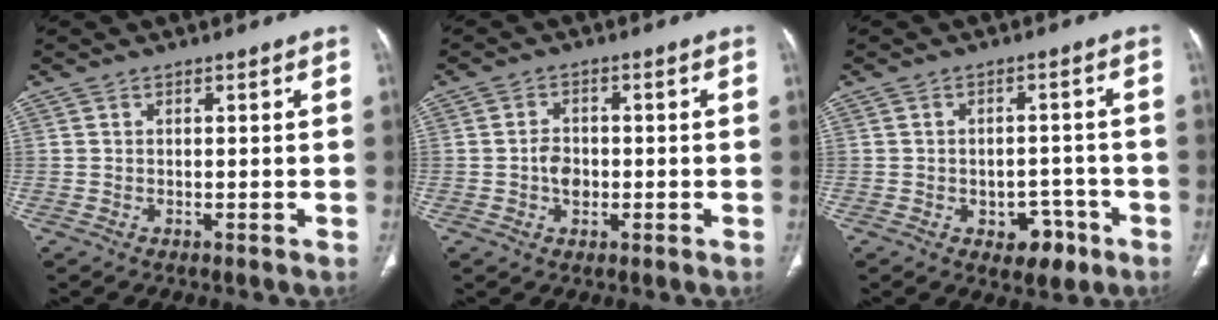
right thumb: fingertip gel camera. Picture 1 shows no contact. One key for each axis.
{"total": 3.7, "fx": -0.7, "fy": 2.7, "fz": 2.4, "tx": -0.033, "ty": 0.009, "tz": -0.013}
{"total": 6.0, "fx": -2.9, "fy": 4.1, "fz": 3.4, "tx": -0.015, "ty": 0.026, "tz": -0.031}